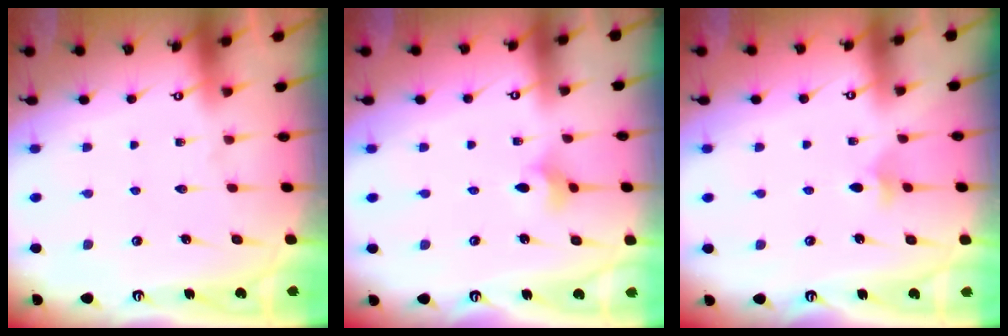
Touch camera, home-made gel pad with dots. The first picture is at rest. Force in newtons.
{"total": 3.6, "press": 3.6, "slide": 0.6}
{"total": 4.9, "press": 4.8, "slide": 1.1}